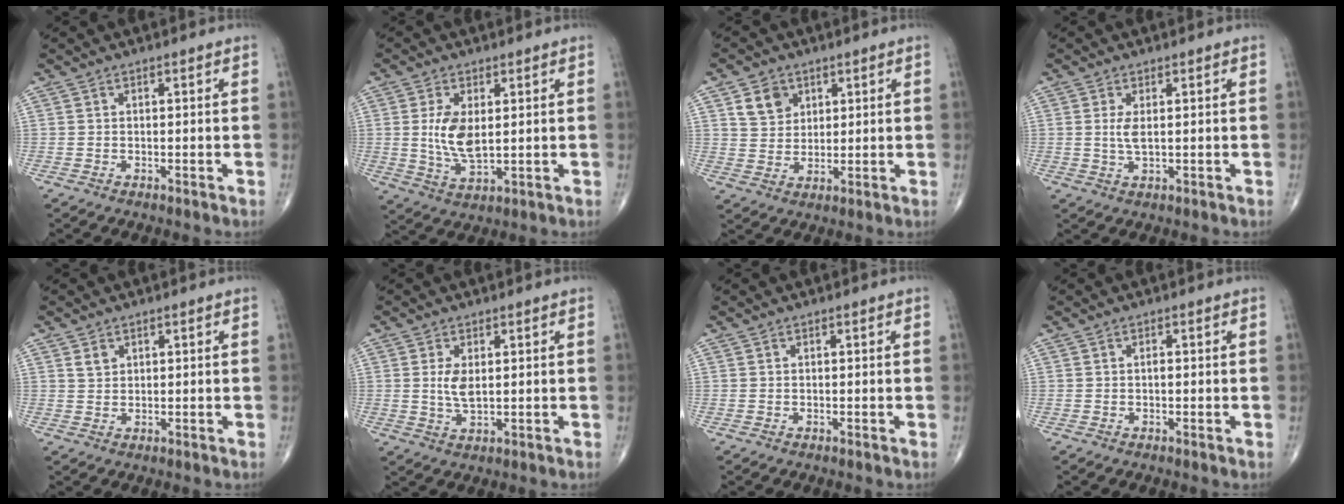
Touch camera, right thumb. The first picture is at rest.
{"total": 7.6, "force": [1.1, 3.6, 6.6], "torque": [-0.128, -0.015, 0.028]}
{"total": 6.1, "force": [2.8, 4.8, 2.3], "torque": [-0.018, -0.016, 0.053]}
{"total": 2.8, "force": [0.4, 1.0, 2.5], "torque": [-0.057, -0.007, 0.013]}
{"total": 1.9, "force": [1.0, 1.4, 0.8], "torque": [-0.008, -0.005, 0.020]}
{"total": 4.0, "force": [0.7, 1.9, 3.5], "torque": [-0.069, -0.012, 0.019]}
{"total": 0.0}
{"total": 0.5, "force": [-0.1, 0.2, 0.5], "torque": [-0.007, -0.001, -0.002]}